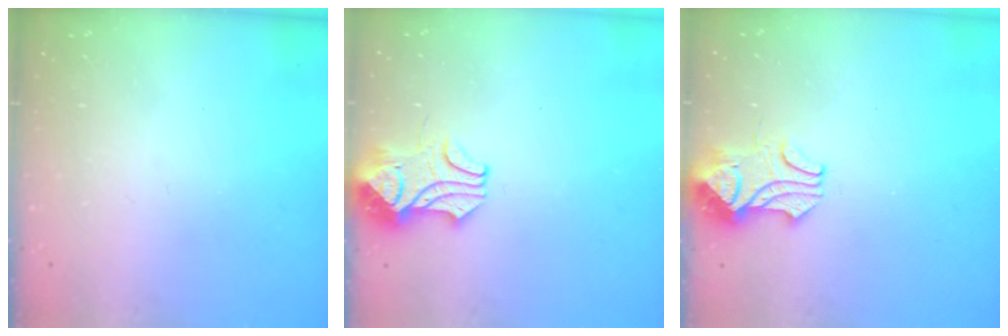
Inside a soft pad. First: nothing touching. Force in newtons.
{"total": 2.4, "press": 2.2, "slide": 1.0}
{"total": 2.1, "press": 1.9, "slide": 0.8}